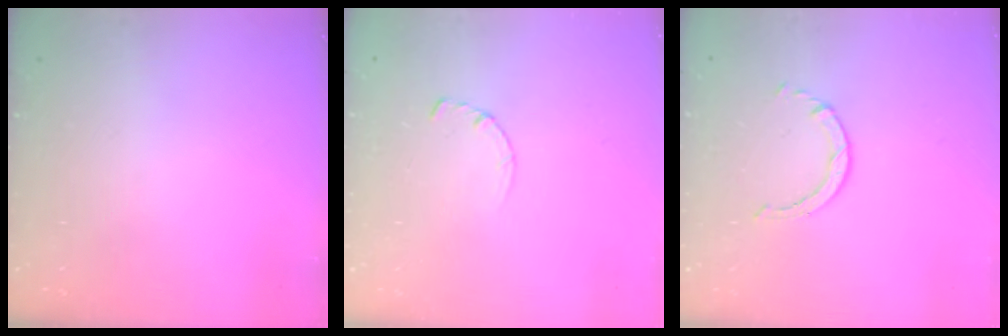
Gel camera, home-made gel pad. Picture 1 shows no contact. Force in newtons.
{"total": 2.8, "press": 2.8, "slide": 0.4}
{"total": 0.8, "press": 0.7, "slide": 0.1}